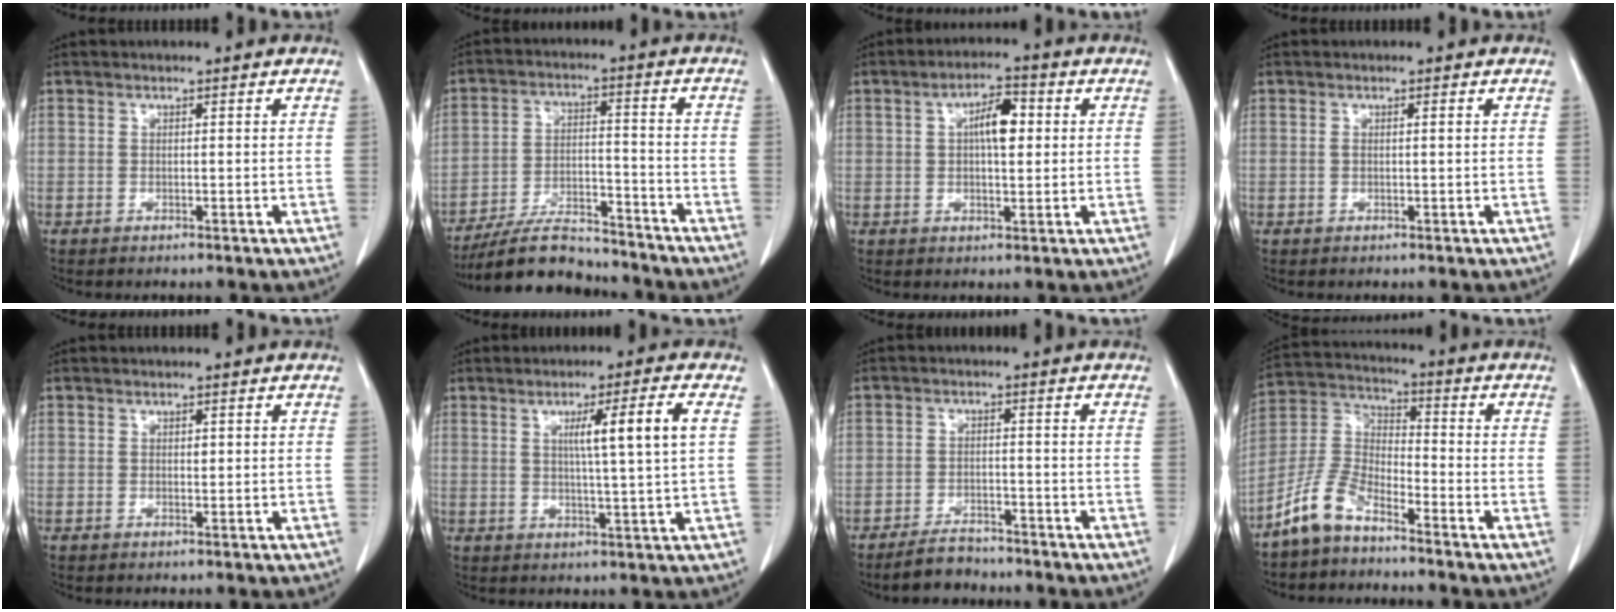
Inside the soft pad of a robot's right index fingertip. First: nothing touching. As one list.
[{"total": 13.4, "force": [-12.1, 3.1, 4.7], "torque": [-0.080, 0.009, -0.206]}, {"total": 6.6, "force": [1.2, 2.5, 6.0], "torque": [-0.110, 0.015, 0.021]}, {"total": 1.2, "force": [0.2, 0.3, 1.2], "torque": [-0.032, 0.008, 0.006]}, {"total": 1.2, "force": [0.2, 0.7, 0.9], "torque": [-0.020, -0.001, 0.005]}, {"total": 8.5, "force": [2.2, -0.6, 8.2], "torque": [-0.131, 0.001, 0.037]}, {"total": 5.2, "force": [-4.6, 1.9, 1.4], "torque": [-0.030, -0.004, -0.077]}, {"total": 9.2, "force": [-6.8, 3.6, 5.1], "torque": [-0.129, 0.010, -0.143]}]